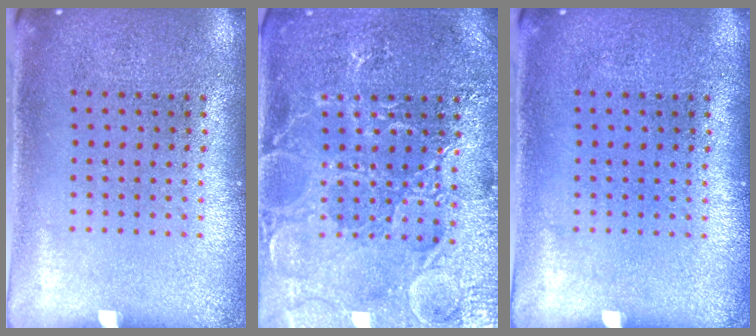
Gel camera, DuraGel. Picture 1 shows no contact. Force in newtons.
{"total": 4.5, "press": 4.5, "slide": 0.5}
{"total": 0.0}